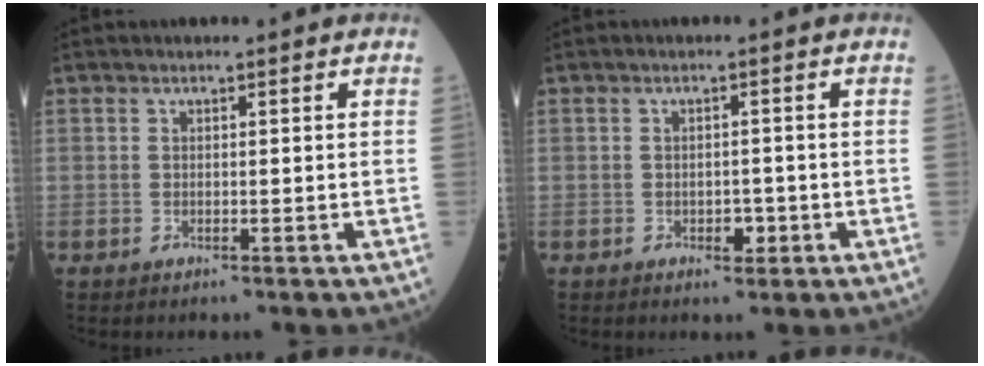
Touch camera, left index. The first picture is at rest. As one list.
[{"total": 1.9, "force": [-0.7, 1.2, 1.4], "torque": [-0.016, 0.002, -0.005]}]